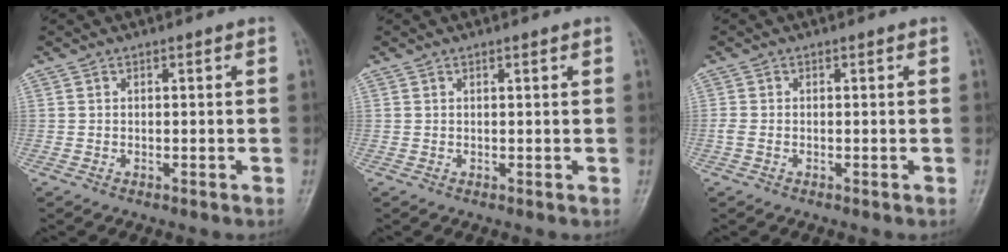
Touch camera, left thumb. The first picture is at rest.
{"total": 0.6, "force": [0.4, 0.0, 0.4], "torque": [-0.009, -0.002, 0.007]}
{"total": 1.4, "force": [-0.3, 0.9, 1.0], "torque": [-0.020, 0.006, -0.004]}